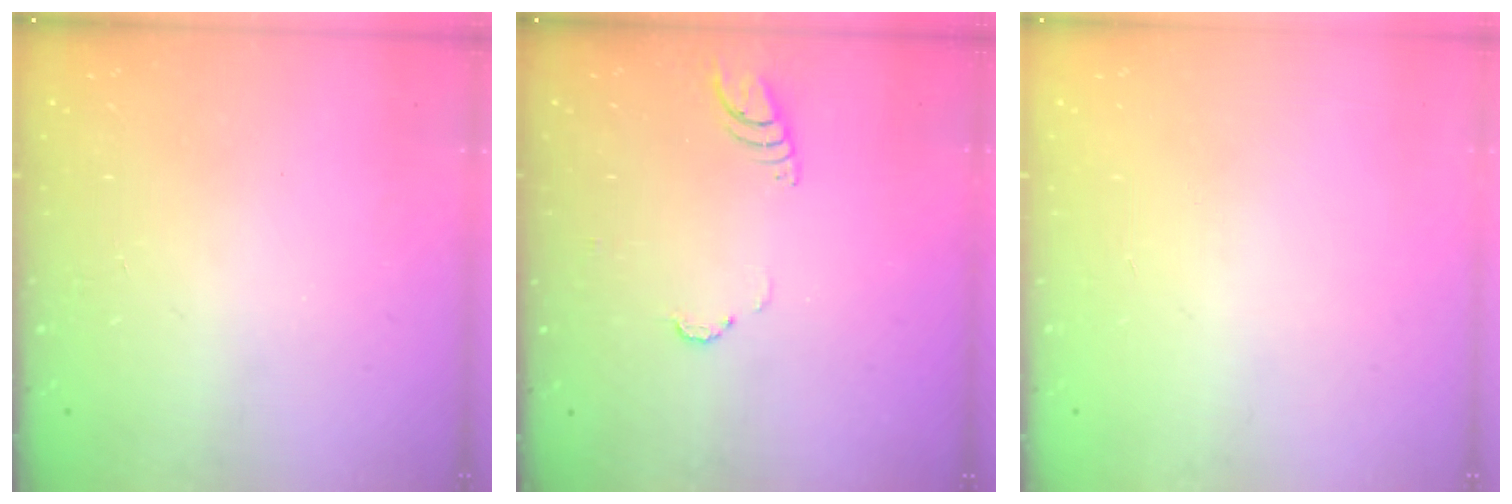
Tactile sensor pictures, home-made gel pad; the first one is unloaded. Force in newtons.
{"total": 3.3, "press": 3.3, "slide": 0.3}
{"total": 0.0}